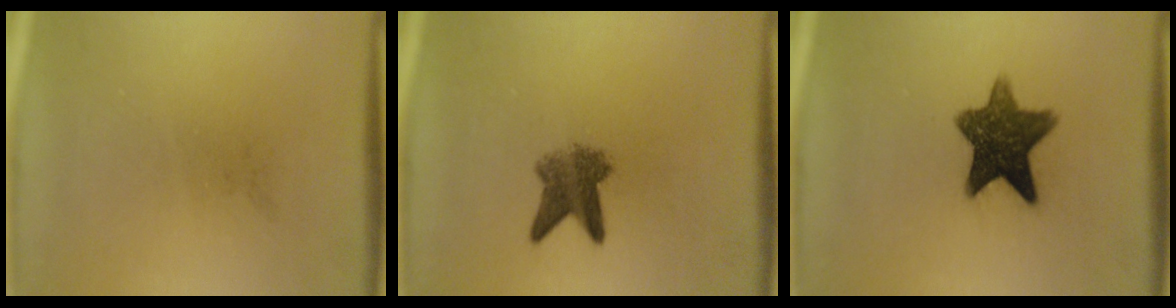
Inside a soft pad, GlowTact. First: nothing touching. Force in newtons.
{"total": 4.7}
{"total": 10.7}